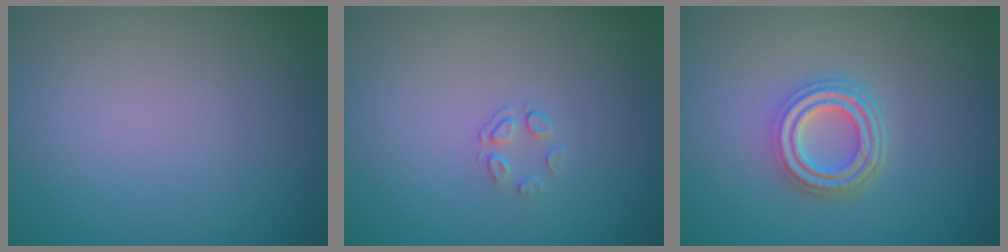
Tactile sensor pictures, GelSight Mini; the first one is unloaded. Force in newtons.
{"total": 1.1, "press": 0.5, "slide": 1.0}
{"total": 4.2, "press": 3.3, "slide": 2.7}